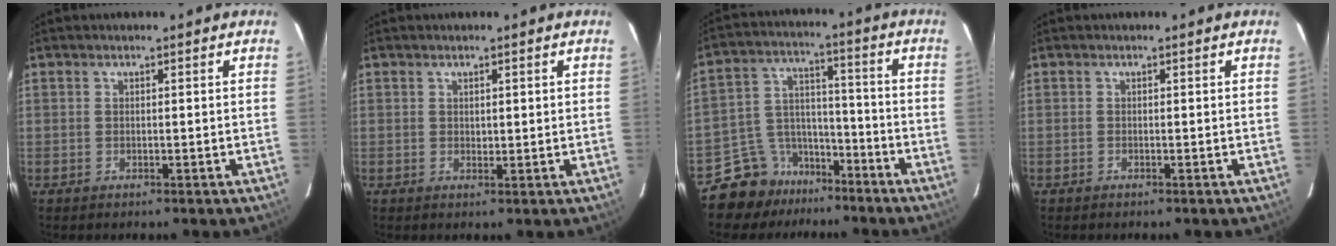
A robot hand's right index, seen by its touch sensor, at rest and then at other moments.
{"total": 1.2, "force": [0.4, 0.7, 0.9], "torque": [-0.014, 0.001, 0.010]}
{"total": 10.3, "force": [-7.8, 6.7, 0.5], "torque": [-0.013, 0.058, -0.131]}
{"total": 0.0}